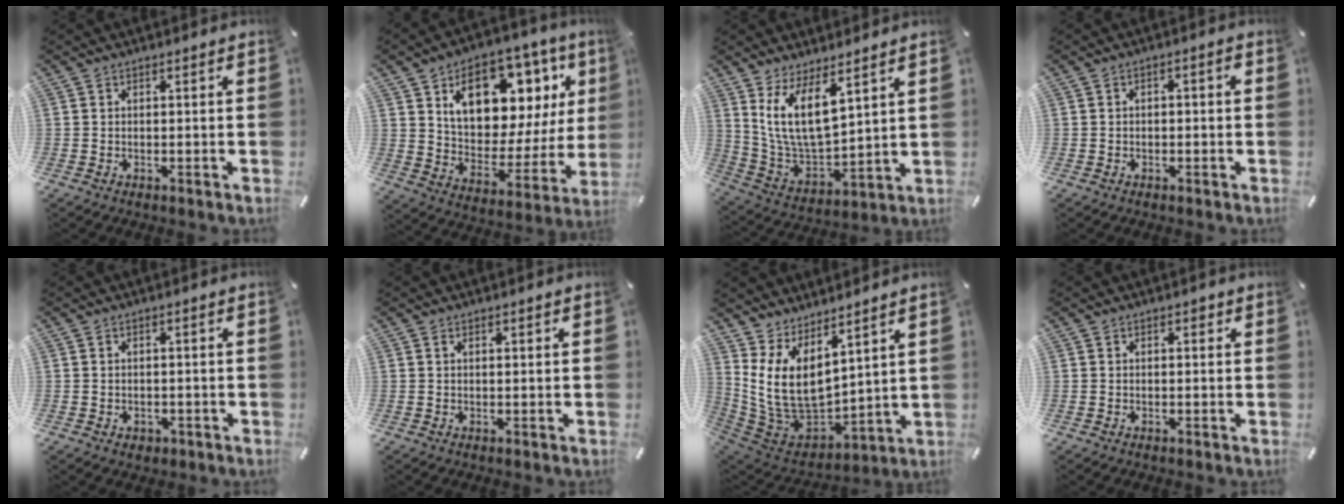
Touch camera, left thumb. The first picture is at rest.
{"total": 16.0, "force": [9.2, 9.9, 8.5], "torque": [-0.126, -0.061, 0.159]}
{"total": 12.8, "force": [7.7, 5.8, 8.4], "torque": [-0.194, -0.049, 0.141]}
{"total": 1.9, "force": [-0.7, 0.8, 1.5], "torque": [-0.027, 0.007, -0.015]}
{"total": 1.6, "force": [-0.6, 1.3, 0.6], "torque": [-0.011, 0.005, -0.014]}
{"total": 0.6, "force": [0.3, 0.2, 0.5], "torque": [-0.010, 0.001, 0.004]}
{"total": 12.6, "force": [4.7, 8.2, 8.3], "torque": [-0.193, -0.060, 0.097]}
{"total": 0.8, "force": [0.2, 0.6, 0.5], "torque": [-0.010, 0.005, 0.002]}